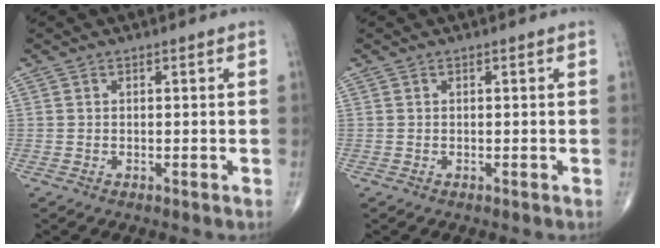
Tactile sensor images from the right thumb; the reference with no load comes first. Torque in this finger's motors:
{"motor_torque": [-0.04, 0.01, -0.02, 0.00, 0.00]}